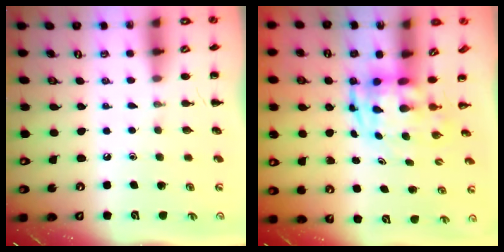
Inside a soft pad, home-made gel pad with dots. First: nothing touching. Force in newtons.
{"total": 3.1, "press": 2.9, "slide": 1.0}